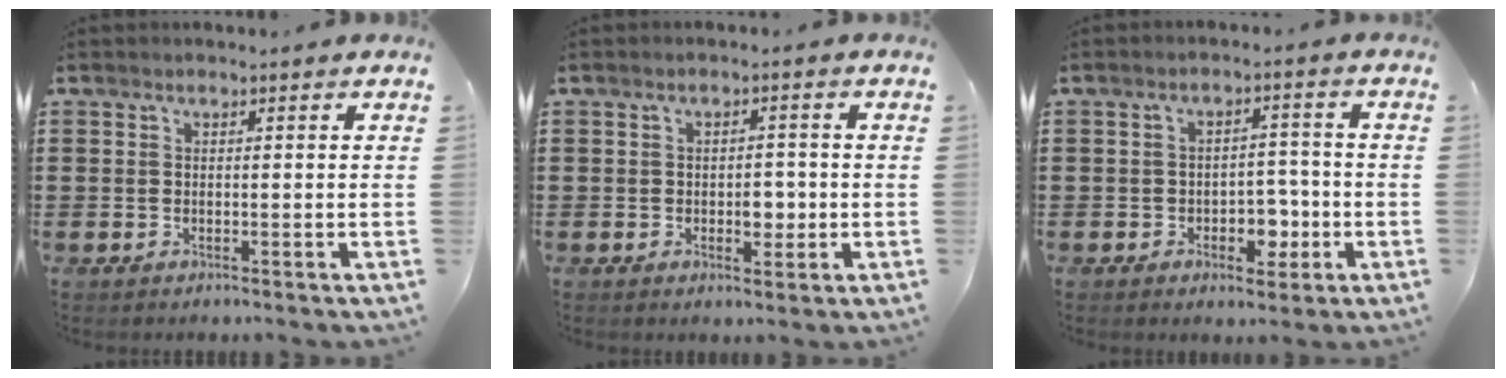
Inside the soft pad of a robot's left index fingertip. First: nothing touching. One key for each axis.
{"total": 3.4, "fx": -0.5, "fy": 2.0, "fz": 2.7, "tx": -0.037, "ty": -0.003, "tz": -0.015}
{"total": 4.7, "fx": -1.8, "fy": 3.1, "fz": 3.1, "tx": -0.048, "ty": 0.007, "tz": -0.035}